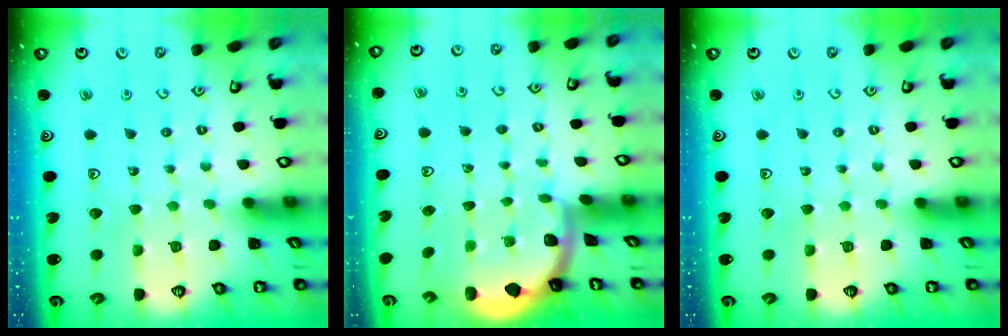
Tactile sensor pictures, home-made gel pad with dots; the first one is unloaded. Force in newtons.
{"total": 1.4, "press": 1.4, "slide": 0.1}
{"total": 0.0}